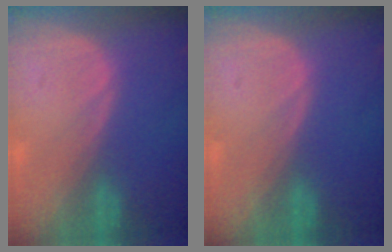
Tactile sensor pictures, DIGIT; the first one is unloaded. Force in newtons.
{"total": 0.0}